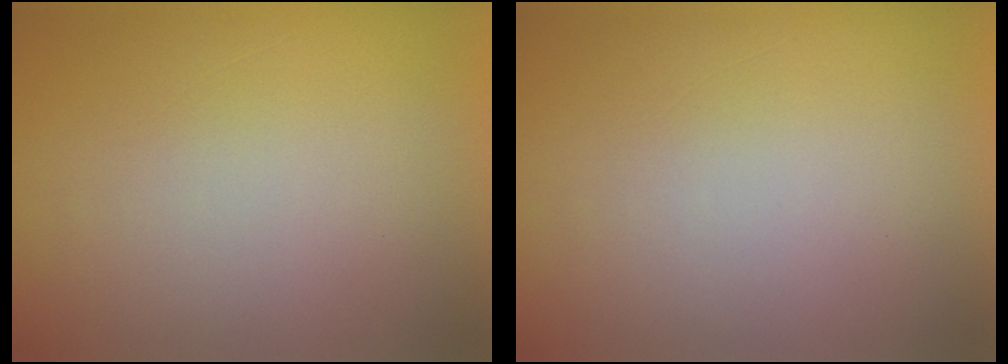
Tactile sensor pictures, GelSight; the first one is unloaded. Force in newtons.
{"total": 0.0}